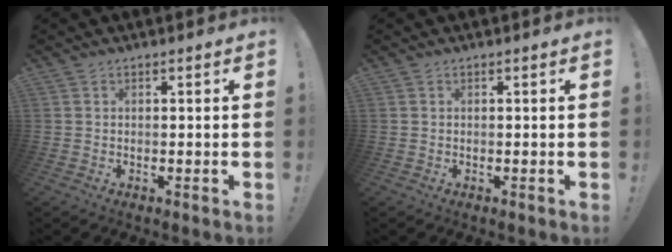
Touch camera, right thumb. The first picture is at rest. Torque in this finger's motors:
{"motor_torque": [0.00, 0.00, -0.01, 0.00, 0.00]}